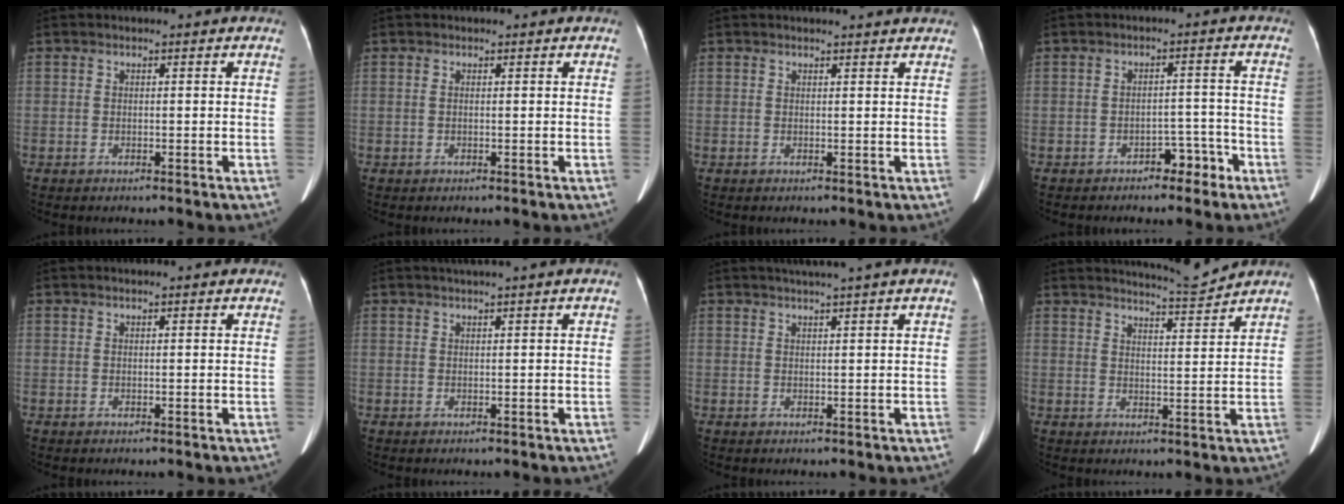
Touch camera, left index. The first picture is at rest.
{"total": 0.0}
{"total": 3.5, "force": [3.4, 0.1, 0.9], "torque": [-0.012, 0.009, 0.033]}
{"total": 3.6, "force": [-2.8, 1.8, 1.5], "torque": [-0.014, 0.012, -0.037]}
{"total": 2.1, "force": [1.7, 0.3, 1.1], "torque": [-0.011, 0.022, 0.020]}
{"total": 2.1, "force": [1.5, -0.6, 1.3], "torque": [-0.015, 0.012, 0.030]}
{"total": 3.6, "force": [2.8, -1.0, 2.0], "torque": [-0.023, 0.011, 0.044]}
{"total": 5.5, "force": [5.3, -1.4, 0.3], "torque": [-0.016, -0.019, 0.085]}